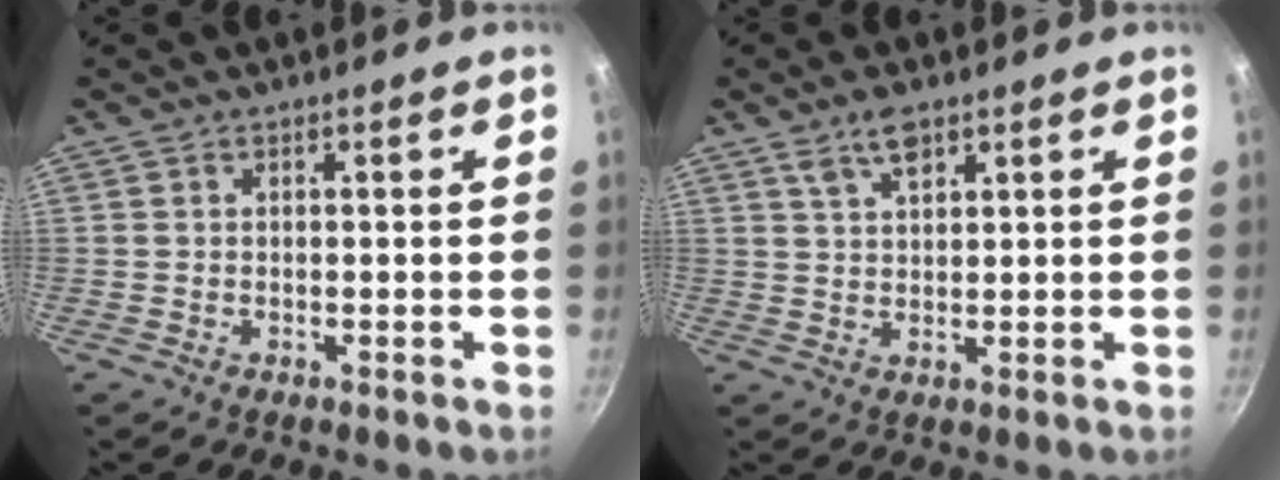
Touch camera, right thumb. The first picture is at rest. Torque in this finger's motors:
{"motor_torque": [-0.89, 0.67, 0.39, 0.61, 0.16]}